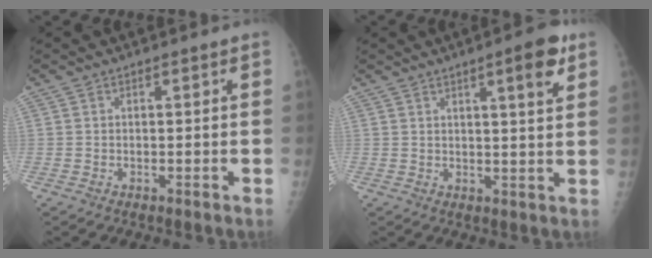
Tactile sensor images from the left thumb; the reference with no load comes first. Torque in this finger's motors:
{"motor_torque": [-0.03, 0.24, -0.03, 0.23, 0.06]}